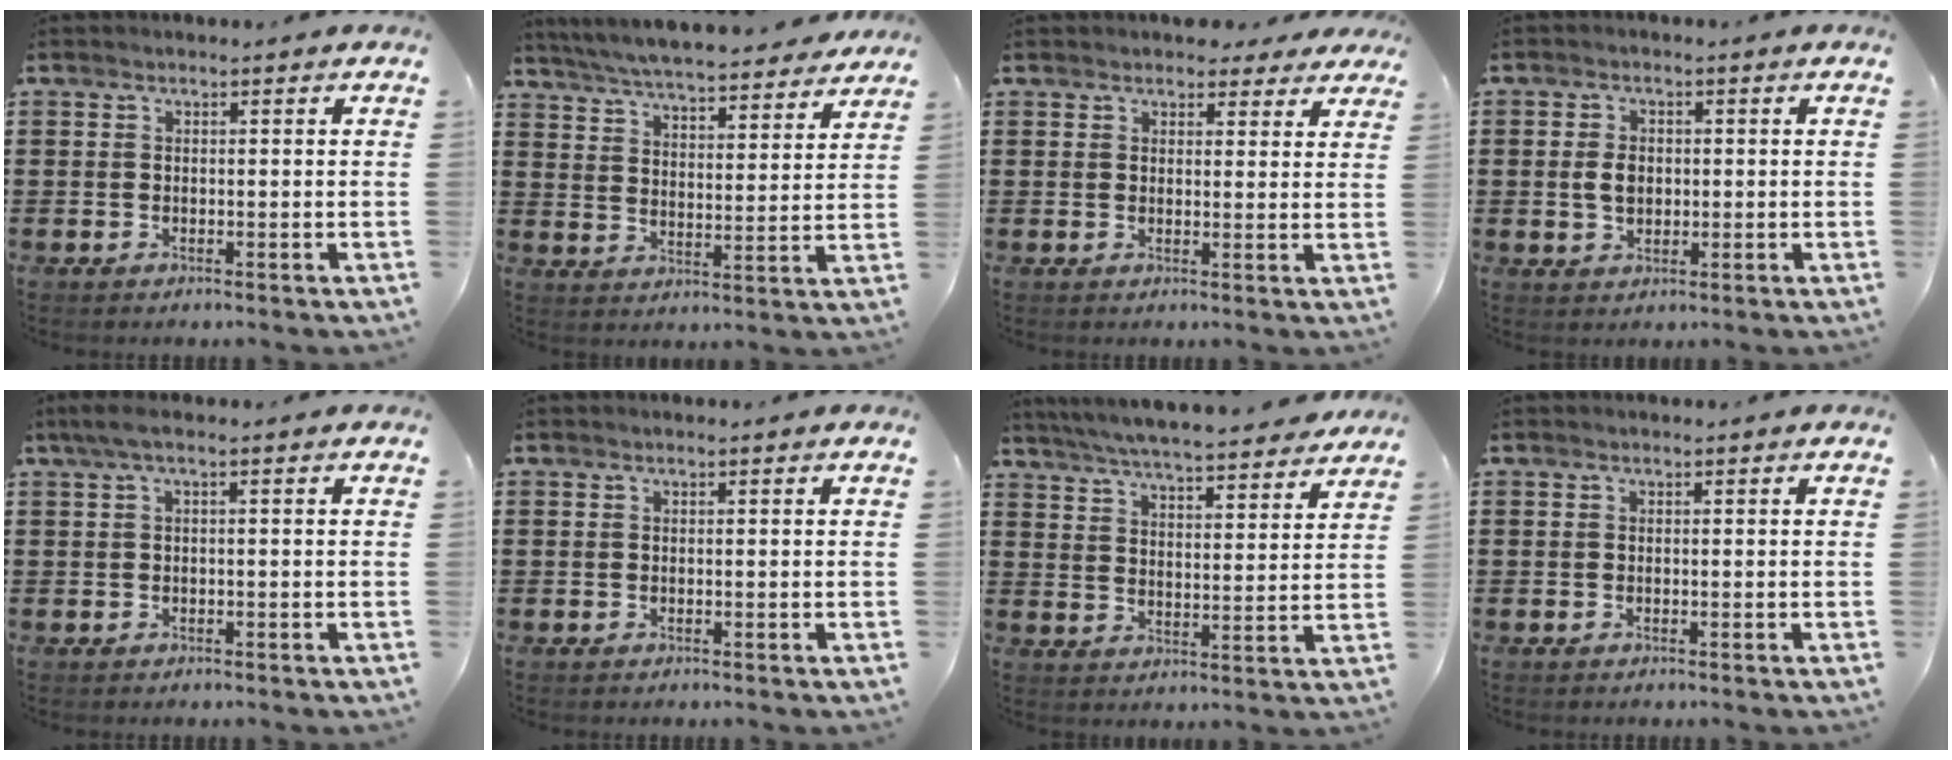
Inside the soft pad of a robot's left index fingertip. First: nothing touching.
{"total": 6.1, "force": [6.0, -0.1, 1.2], "torque": [-0.052, -0.040, 0.104]}
{"total": 3.1, "force": [2.8, 1.2, 0.7], "torque": [-0.014, -0.002, 0.051]}
{"total": 3.4, "force": [0.1, 2.3, 2.5], "torque": [-0.059, 0.006, -0.002]}
{"total": 2.0, "force": [-0.4, 0.3, 1.9], "torque": [-0.039, -0.004, -0.011]}
{"total": 0.0}
{"total": 6.1, "force": [5.9, -0.3, 1.4], "torque": [-0.054, -0.037, 0.103]}
{"total": 0.0}